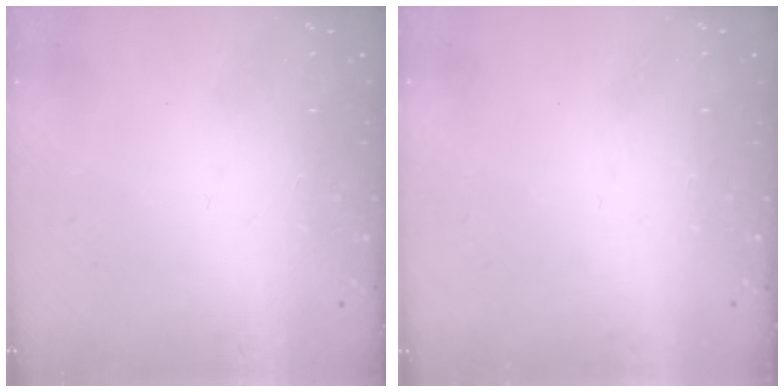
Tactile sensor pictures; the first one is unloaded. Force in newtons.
{"total": 0.0}